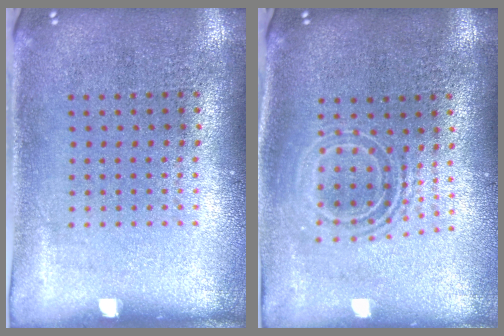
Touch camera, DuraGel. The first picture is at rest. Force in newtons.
{"total": 1.7, "press": 1.2, "slide": 1.1}